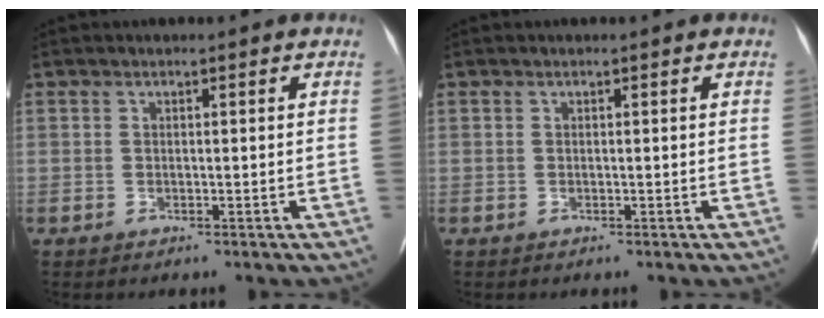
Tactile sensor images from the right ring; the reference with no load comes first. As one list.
[{"total": 0.0}]